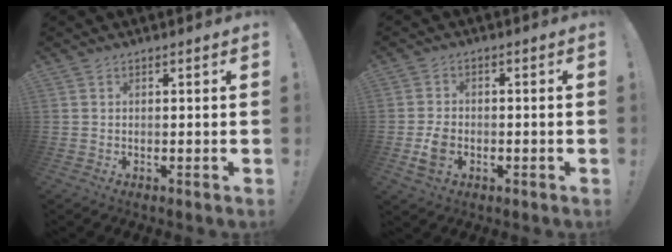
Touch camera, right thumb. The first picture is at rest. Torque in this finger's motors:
{"motor_torque": [0.57, 0.92, 0.40, -0.50, 0.27]}